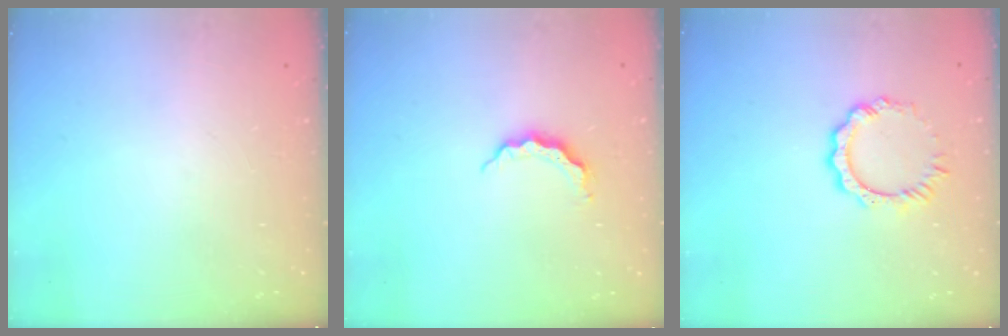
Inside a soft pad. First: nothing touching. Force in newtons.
{"total": 4.8, "press": 4.8, "slide": 0.4}
{"total": 6.9, "press": 6.8, "slide": 0.7}